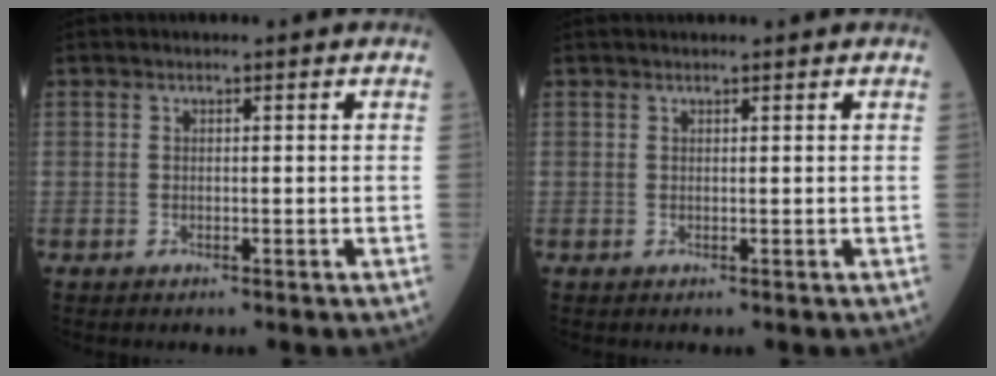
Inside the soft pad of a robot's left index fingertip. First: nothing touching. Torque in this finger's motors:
{"motor_torque": [-0.12, 0.03, -0.02, -0.01]}